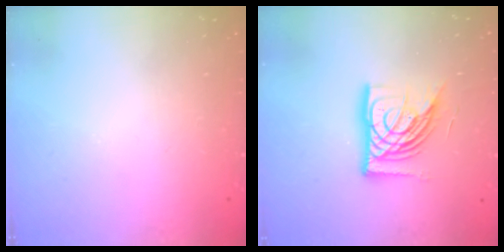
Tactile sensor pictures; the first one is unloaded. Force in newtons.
{"total": 15.7, "press": 15.5, "slide": 2.2}